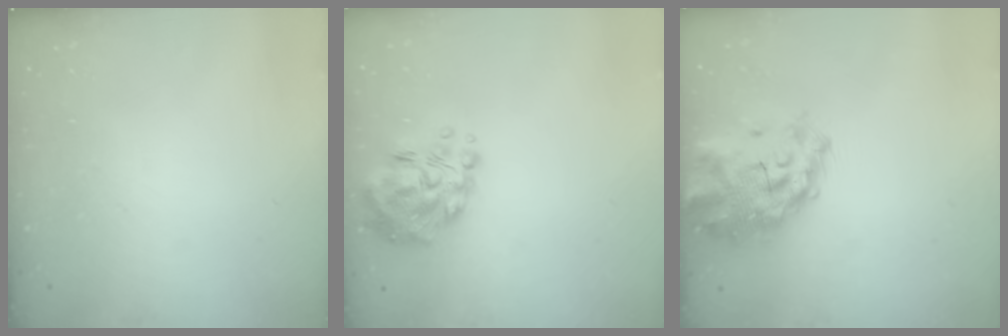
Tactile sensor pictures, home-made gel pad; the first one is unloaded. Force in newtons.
{"total": 13.8, "press": 13.1, "slide": 4.4}
{"total": 3.9, "press": 3.7, "slide": 1.3}